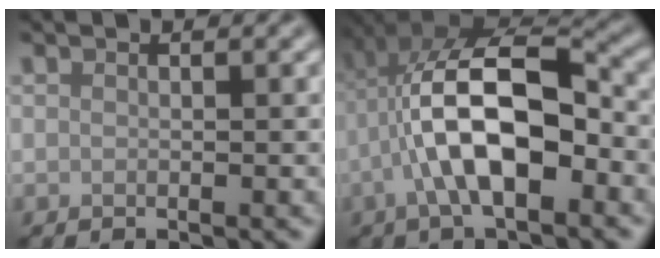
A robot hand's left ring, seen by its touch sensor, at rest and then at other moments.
{"total": 9.9, "force": [-2.4, 4.2, 8.6], "torque": [-0.162, 0.018, -0.044]}